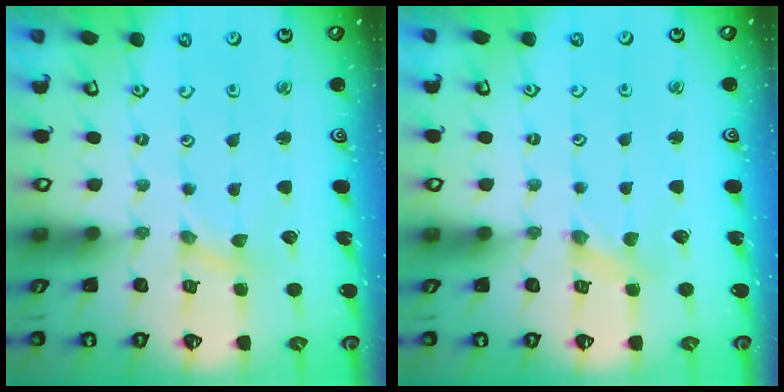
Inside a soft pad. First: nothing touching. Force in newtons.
{"total": 0.6, "press": 0.6, "slide": 0.2}